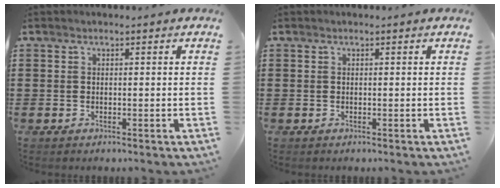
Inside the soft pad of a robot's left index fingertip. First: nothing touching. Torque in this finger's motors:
{"motor_torque": [-0.02, 0.01, -0.01, -0.02]}